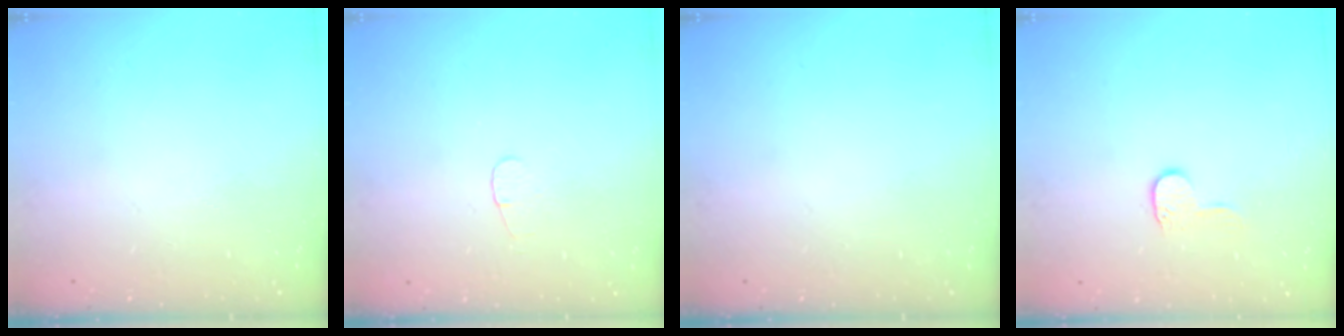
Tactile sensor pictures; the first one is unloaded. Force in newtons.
{"total": 3.4, "press": 3.3, "slide": 0.4}
{"total": 0.0}
{"total": 4.2, "press": 4.2, "slide": 0.3}